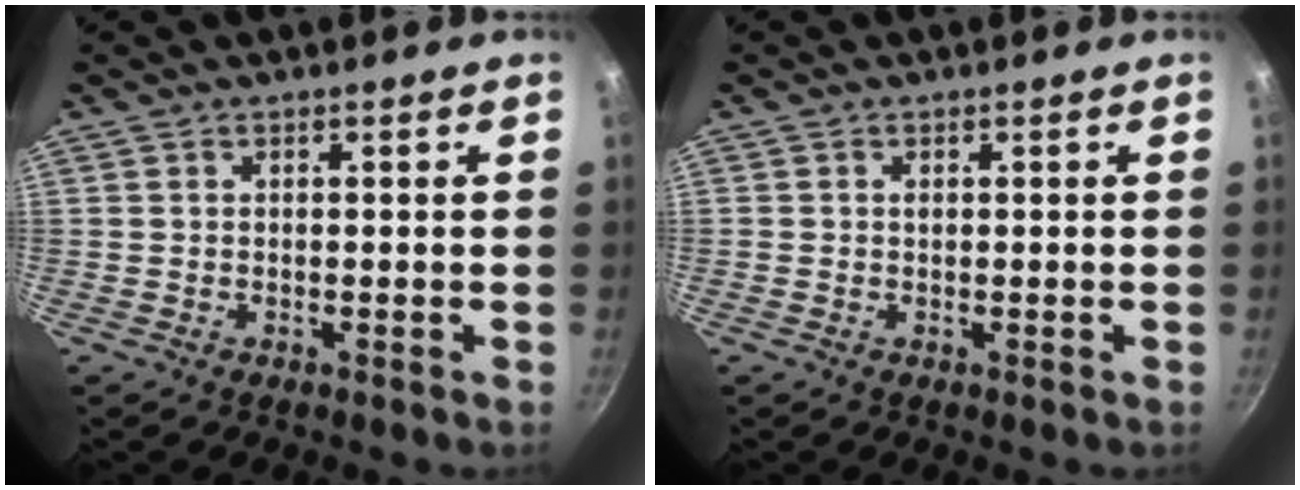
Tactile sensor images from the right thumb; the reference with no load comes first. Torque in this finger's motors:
{"motor_torque": [-0.01, 0.27, 0.50, -0.08, 0.06]}